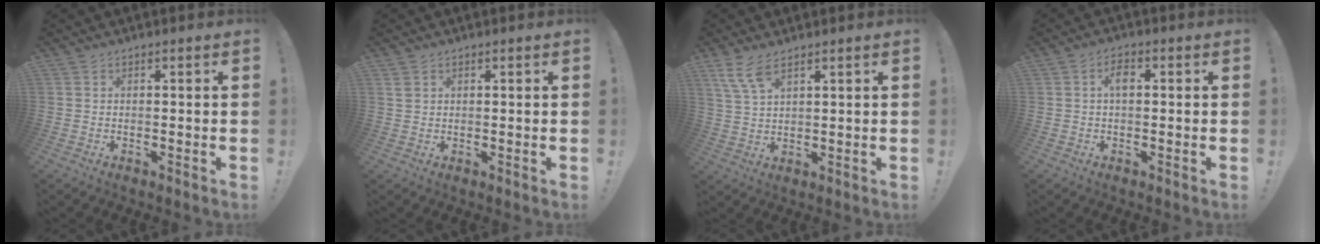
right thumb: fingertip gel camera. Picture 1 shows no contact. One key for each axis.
{"total": 1.7, "fx": 0.9, "fy": 1.1, "fz": 0.8, "tx": -0.009, "ty": -0.001, "tz": 0.016}
{"total": 6.8, "fx": 4.7, "fy": 2.2, "fz": 4.5, "tx": -0.087, "ty": -0.016, "tz": 0.088}
{"total": 3.5, "fx": 0.6, "fy": 1.9, "fz": 2.9, "tx": -0.044, "ty": 0.006, "tz": 0.003}